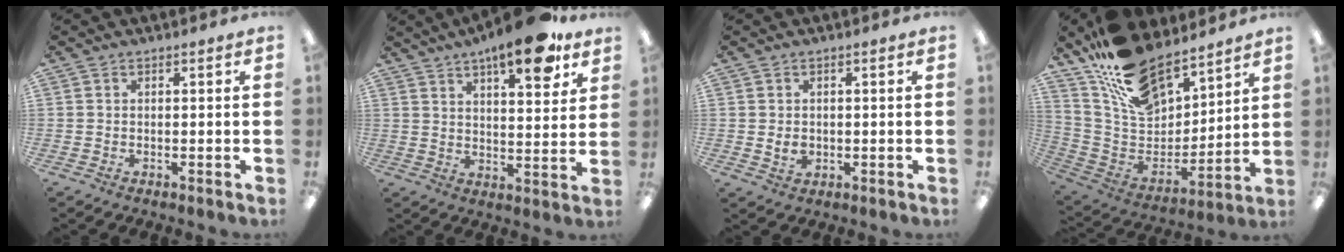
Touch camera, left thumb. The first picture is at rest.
{"total": 13.4, "force": [9.3, 3.9, 8.8], "torque": [-0.119, -0.052, 0.149]}
{"total": 2.6, "force": [0.1, 2.0, 1.7], "torque": [-0.024, 0.002, 0.001]}
{"total": 19.4, "force": [14.7, 9.5, 8.5], "torque": [-0.172, -0.097, 0.271]}